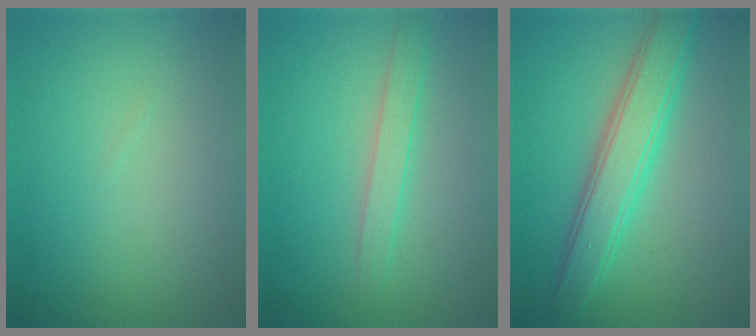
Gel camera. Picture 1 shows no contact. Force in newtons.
{"total": 1.9, "press": 1.9, "slide": 0.1}
{"total": 4.2, "press": 4.2, "slide": 0.5}